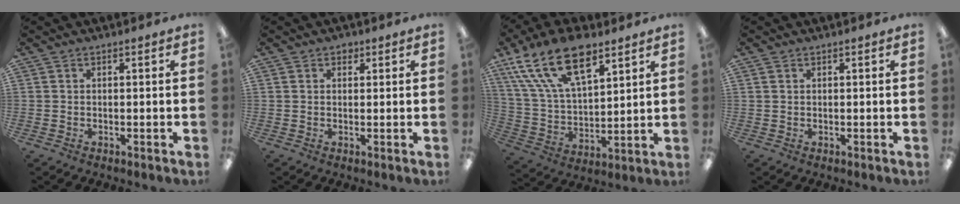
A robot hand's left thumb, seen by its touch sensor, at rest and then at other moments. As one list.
[{"total": 1.9, "force": [1.1, 1.4, 0.7], "torque": [0.000, -0.003, 0.016]}, {"total": 19.7, "force": [11.8, 9.6, 12.5], "torque": [-0.251, -0.044, 0.210]}, {"total": 0.9, "force": [0.5, 0.7, 0.4], "torque": [-0.010, 0.003, 0.009]}]